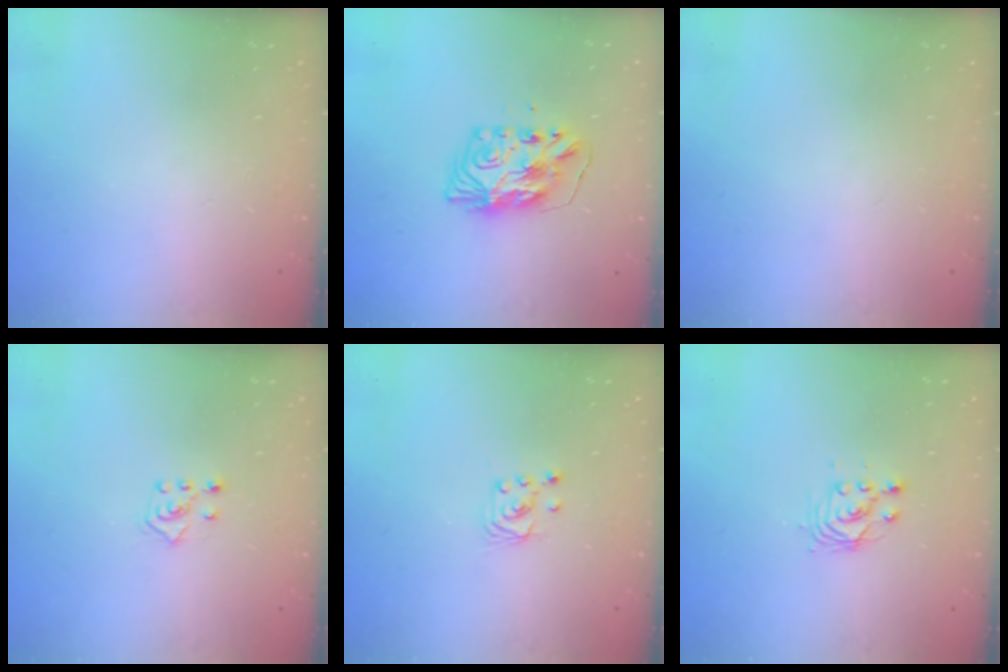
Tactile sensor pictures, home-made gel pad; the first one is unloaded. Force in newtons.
{"total": 9.0, "press": 8.9, "slide": 0.7}
{"total": 0.0}
{"total": 5.0, "press": 4.9, "slide": 0.8}
{"total": 2.7, "press": 2.7, "slide": 0.2}
{"total": 3.1, "press": 3.0, "slide": 0.3}